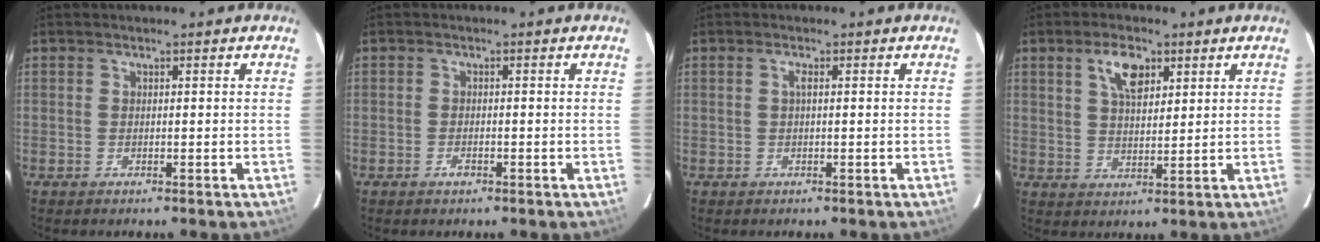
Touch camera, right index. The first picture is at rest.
{"total": 1.4, "force": [-0.8, 0.7, 0.9], "torque": [-0.018, 0.000, -0.014]}
{"total": 0.9, "force": [0.1, 0.0, 0.9], "torque": [-0.017, 0.003, 0.000]}
{"total": 6.3, "force": [3.2, 3.0, 4.6], "torque": [-0.078, 0.008, 0.059]}